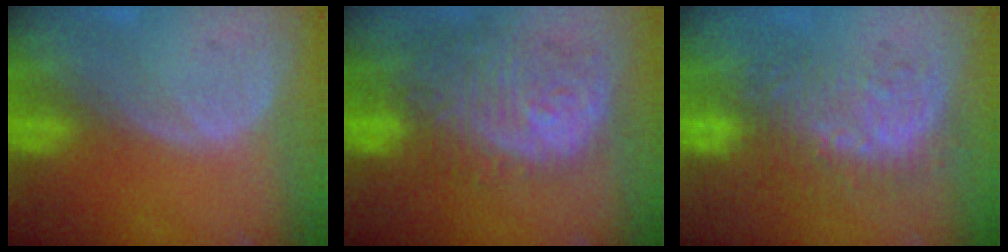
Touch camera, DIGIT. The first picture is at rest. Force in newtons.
{"total": 12.2, "press": 10.9, "slide": 5.6}
{"total": 9.1, "press": 8.7, "slide": 2.6}